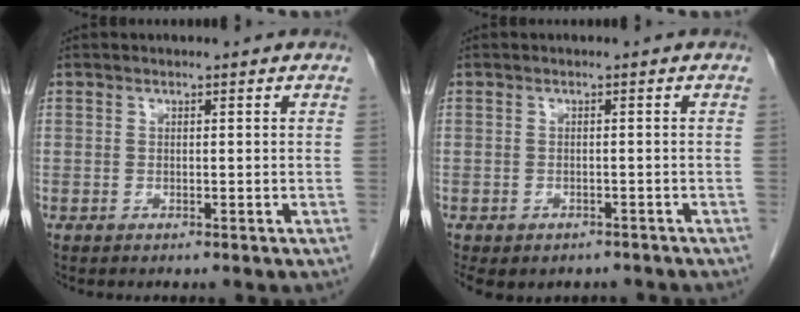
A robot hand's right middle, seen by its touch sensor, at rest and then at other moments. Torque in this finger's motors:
{"motor_torque": [1.10, -1.03, 0.15, 0.09]}